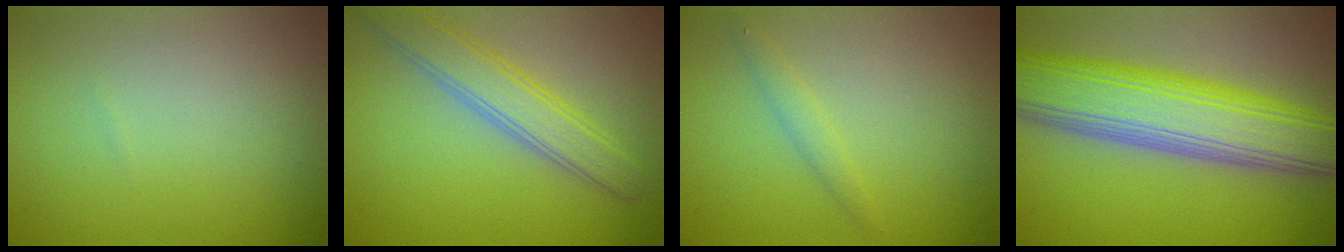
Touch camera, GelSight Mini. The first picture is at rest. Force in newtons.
{"total": 4.3, "press": 4.2, "slide": 0.4}
{"total": 1.3, "press": 1.3, "slide": 0.0}
{"total": 10.3, "press": 10.3, "slide": 0.6}